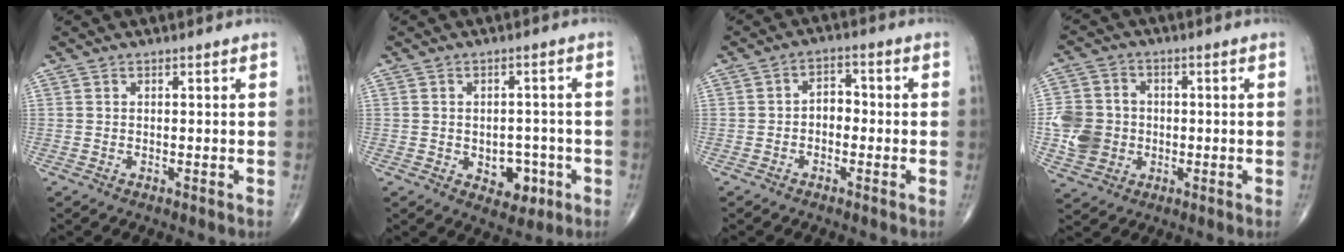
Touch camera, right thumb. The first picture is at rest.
{"total": 6.3, "force": [-1.9, 4.5, 3.9], "torque": [-0.021, 0.015, -0.017]}
{"total": 3.8, "force": [-0.8, 2.7, 2.6], "torque": [-0.023, 0.019, -0.025]}
{"total": 9.4, "force": [-1.3, 8.3, 4.2], "torque": [-0.064, 0.009, -0.025]}